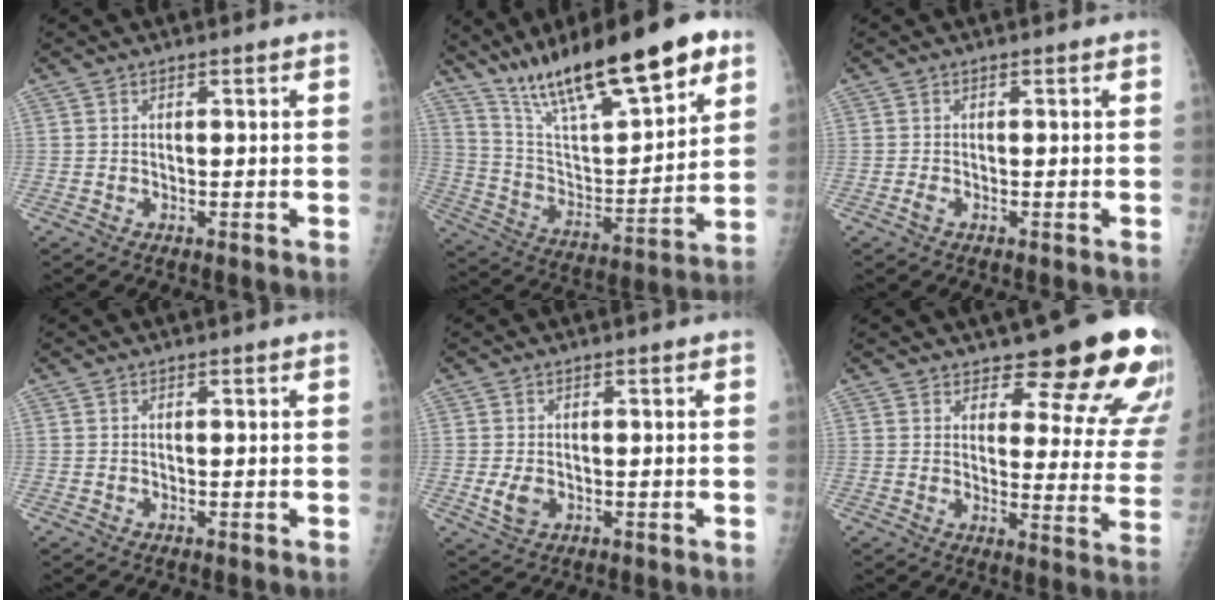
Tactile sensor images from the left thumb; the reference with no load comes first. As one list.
[{"total": 25.8, "force": [16.9, 7.2, 18.1], "torque": [-0.273, -0.047, 0.292]}, {"total": 0.7, "force": [-0.2, 0.3, 0.6], "torque": [-0.012, -0.002, -0.006]}, {"total": 0.0}, {"total": 3.2, "force": [-0.6, 2.1, 2.3], "torque": [-0.046, -0.005, -0.008]}, {"total": 17.4, "force": [13.9, 5.4, 9.1], "torque": [-0.066, -0.095, 0.155]}]